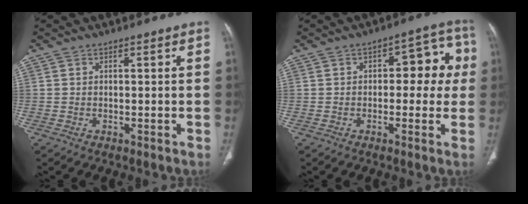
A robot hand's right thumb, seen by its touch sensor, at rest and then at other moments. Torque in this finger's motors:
{"motor_torque": [-0.50, 0.66, -0.07, 0.11, 0.11]}